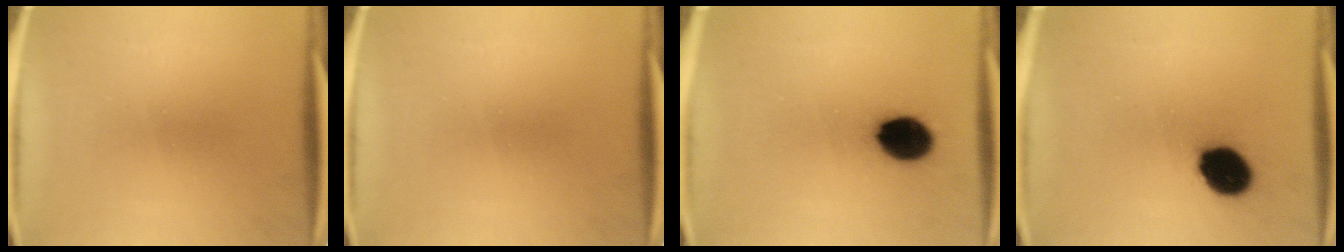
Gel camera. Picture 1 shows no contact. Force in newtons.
{"total": 0.0}
{"total": 10.8}
{"total": 11.6}